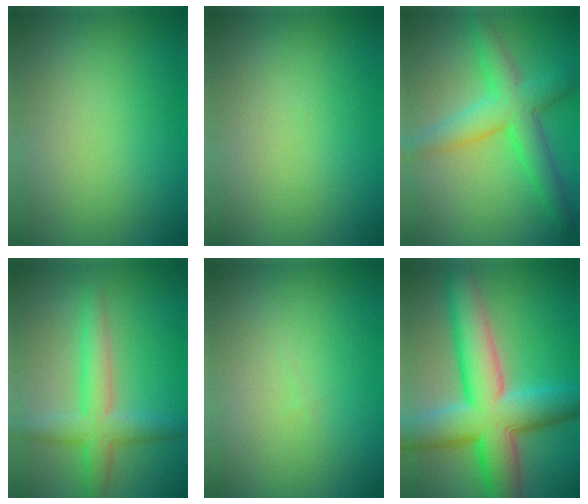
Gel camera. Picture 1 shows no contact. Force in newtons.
{"total": 0.0}
{"total": 5.5, "press": 5.5, "slide": 0.1}
{"total": 4.4, "press": 4.4, "slide": 0.0}
{"total": 0.0}
{"total": 11.4, "press": 11.4, "slide": 0.3}